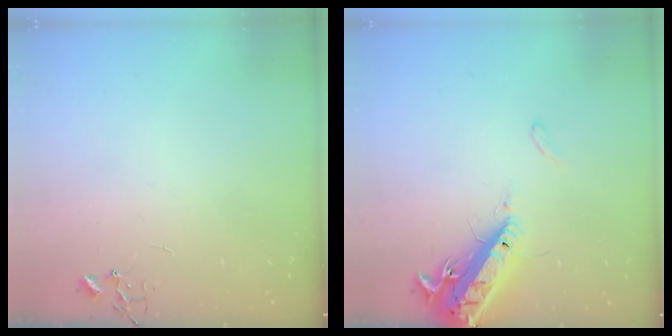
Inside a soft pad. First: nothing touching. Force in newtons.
{"total": 16.2, "press": 15.7, "slide": 3.6}